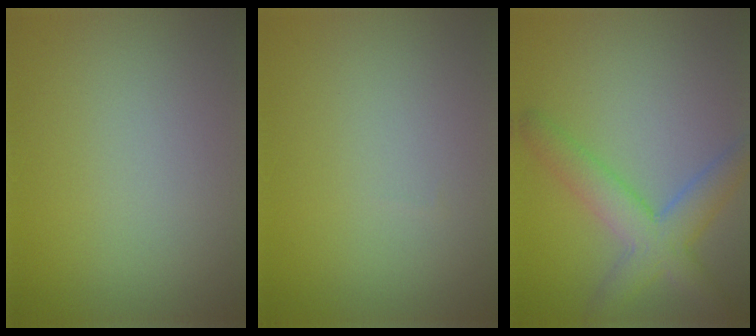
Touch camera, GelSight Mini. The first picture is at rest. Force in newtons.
{"total": 0.0}
{"total": 4.8, "press": 4.8, "slide": 0.2}